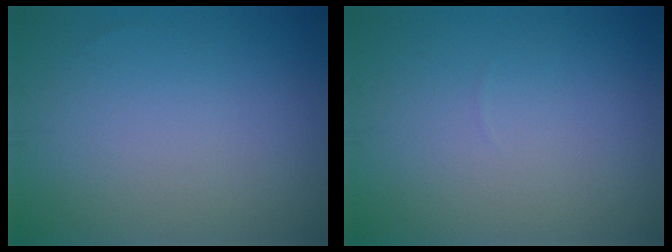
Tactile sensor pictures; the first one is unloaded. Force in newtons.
{"total": 0.0}